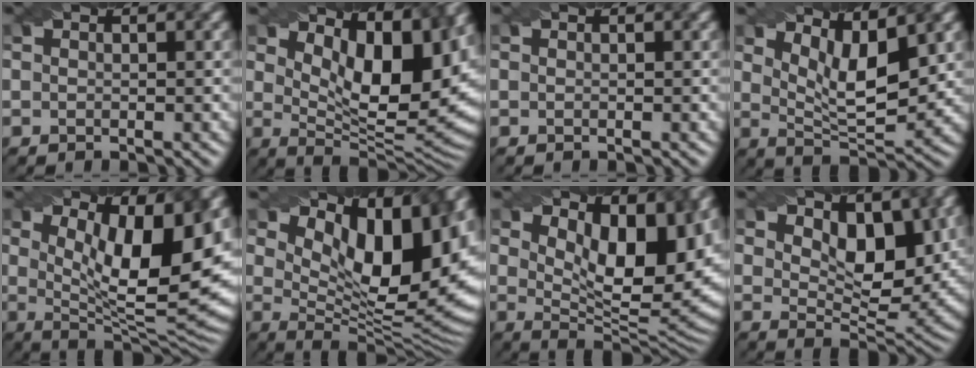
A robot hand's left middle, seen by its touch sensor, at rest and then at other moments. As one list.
[{"total": 12.0, "force": [5.0, 4.8, 9.9], "torque": [-0.141, -0.003, 0.083]}, {"total": 0.0}, {"total": 6.2, "force": [3.1, 2.1, 5.0], "torque": [-0.087, -0.008, 0.054]}, {"total": 13.0, "force": [4.2, 4.0, 11.6], "torque": [-0.158, -0.011, 0.073]}, {"total": 14.9, "force": [5.9, 6.5, 12.0], "torque": [-0.166, 0.004, 0.109]}, {"total": 11.7, "force": [4.8, 4.8, 9.5], "torque": [-0.130, -0.003, 0.077]}, {"total": 6.5, "force": [2.9, 3.2, 4.9], "torque": [-0.078, -0.016, 0.049]}]